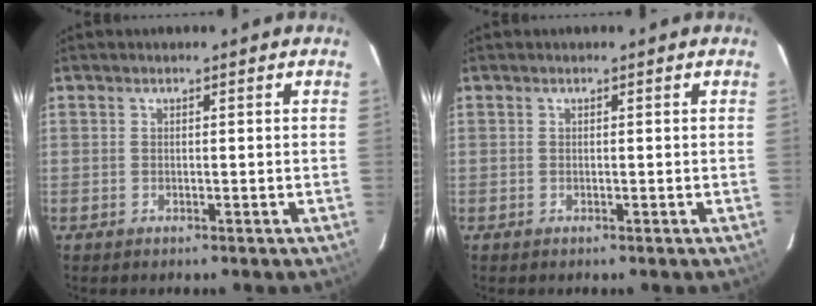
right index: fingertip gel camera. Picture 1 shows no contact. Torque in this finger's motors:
{"motor_torque": [0.00, 0.00, 0.01, 0.01]}